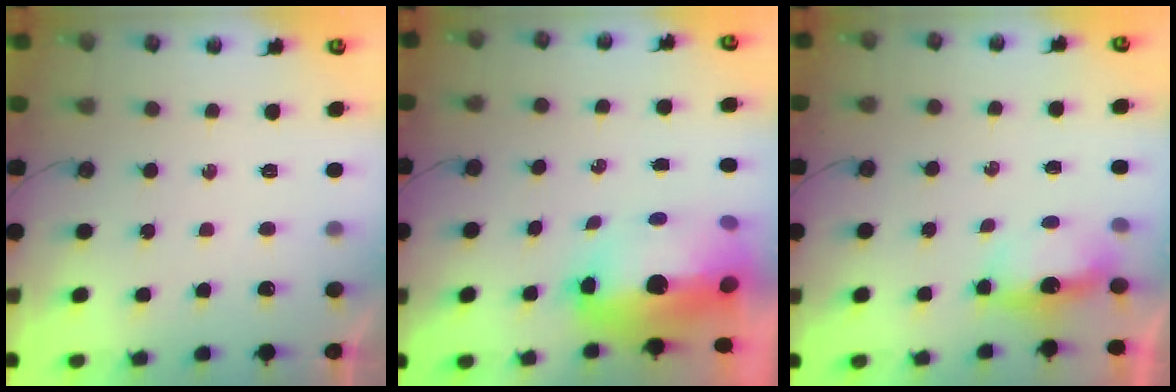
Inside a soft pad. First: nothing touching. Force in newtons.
{"total": 13.3, "press": 13.1, "slide": 2.3}
{"total": 4.6, "press": 4.6, "slide": 0.5}